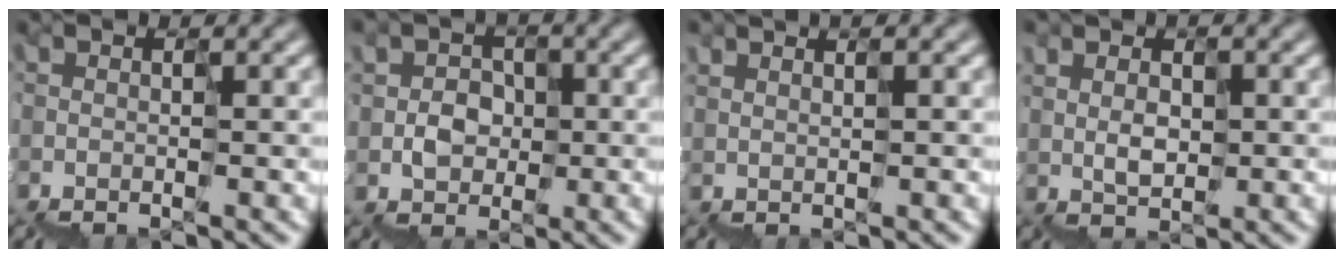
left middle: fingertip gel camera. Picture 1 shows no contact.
{"total": 2.7, "force": [0.5, 2.6, 0.4], "torque": [0.003, 0.013, 0.010]}
{"total": 1.0, "force": [1.0, -0.1, -0.1], "torque": [0.016, -0.004, 0.022]}
{"total": 1.8, "force": [1.7, 0.7, -0.2], "torque": [0.010, 0.012, 0.039]}